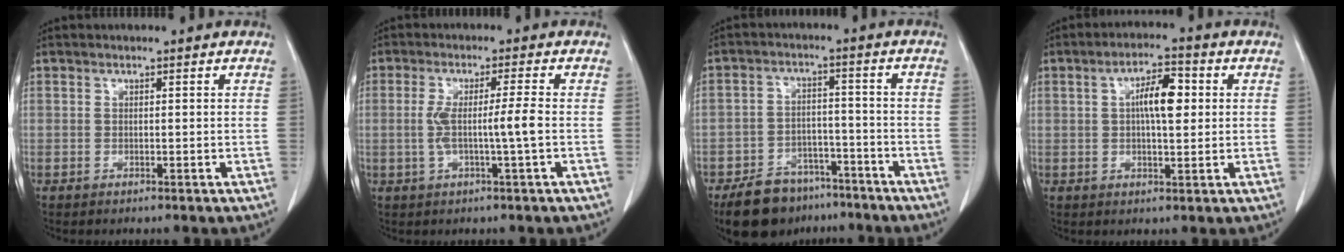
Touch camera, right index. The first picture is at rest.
{"total": 5.3, "force": [-0.7, -0.8, 5.2], "torque": [-0.100, 0.003, -0.011]}
{"total": 10.6, "force": [-8.3, 5.6, 3.4], "torque": [-0.053, 0.009, -0.133]}
{"total": 6.5, "force": [1.1, 2.0, 6.1], "torque": [-0.109, 0.012, 0.019]}